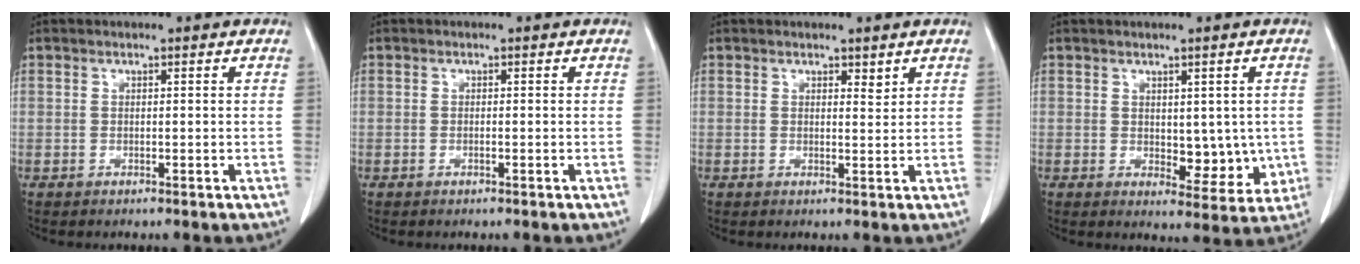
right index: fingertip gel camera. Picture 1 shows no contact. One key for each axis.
{"total": 0.0}
{"total": 1.2, "fx": 1.0, "fy": 0.5, "fz": 0.6, "tx": -0.009, "ty": -0.008, "tz": 0.014}
{"total": 6.2, "fx": -0.1, "fy": 3.5, "fz": 5.1, "tx": -0.049, "ty": -0.008, "tz": 0.013}